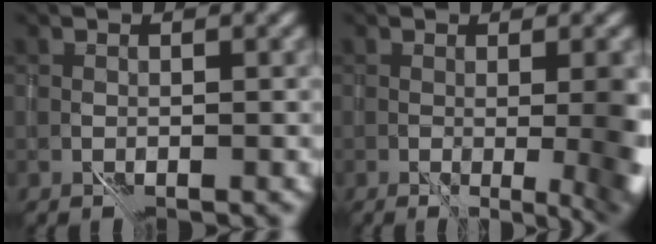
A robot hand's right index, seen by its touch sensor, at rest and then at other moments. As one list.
[{"total": 7.9, "force": [0.0, 3.0, 7.3], "torque": [-0.053, -0.001, 0.022]}]